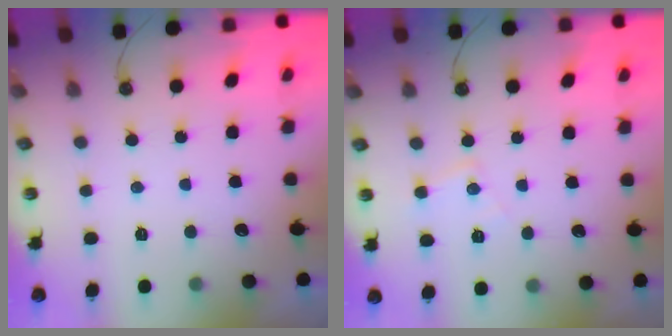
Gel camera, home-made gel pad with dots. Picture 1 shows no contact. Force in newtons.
{"total": 6.3, "press": 6.2, "slide": 0.4}